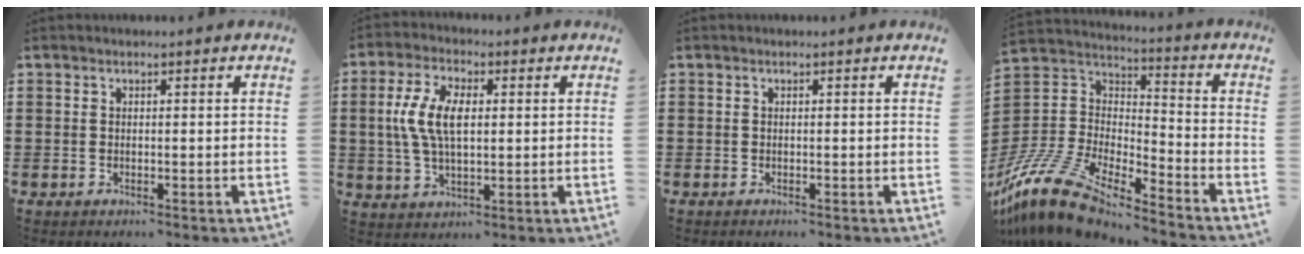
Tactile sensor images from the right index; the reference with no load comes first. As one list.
[{"total": 7.9, "force": [0.8, 4.0, 6.8], "torque": [-0.154, 0.009, 0.006]}, {"total": 0.0}, {"total": 13.0, "force": [-11.6, 3.1, 5.1], "torque": [-0.130, 0.016, -0.233]}]